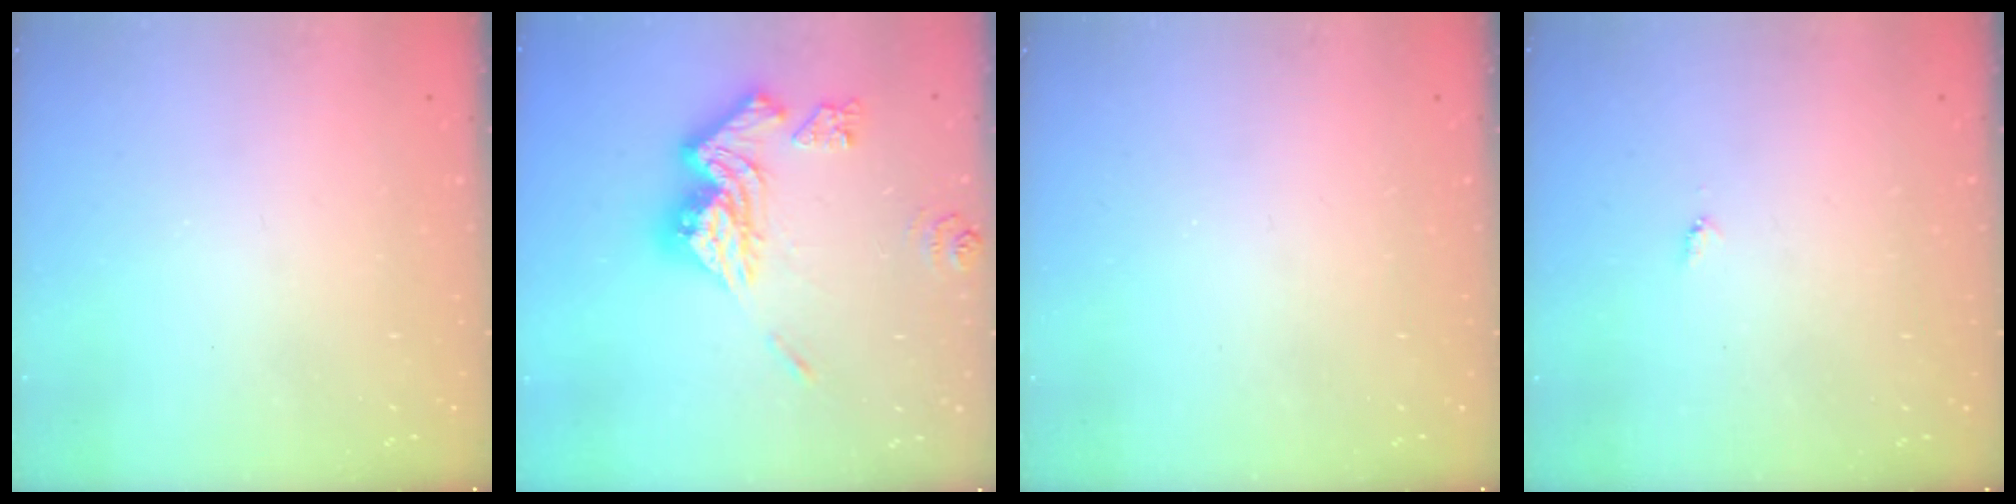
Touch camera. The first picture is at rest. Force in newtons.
{"total": 18.9, "press": 18.8, "slide": 1.9}
{"total": 0.0}
{"total": 3.4, "press": 3.3, "slide": 0.5}